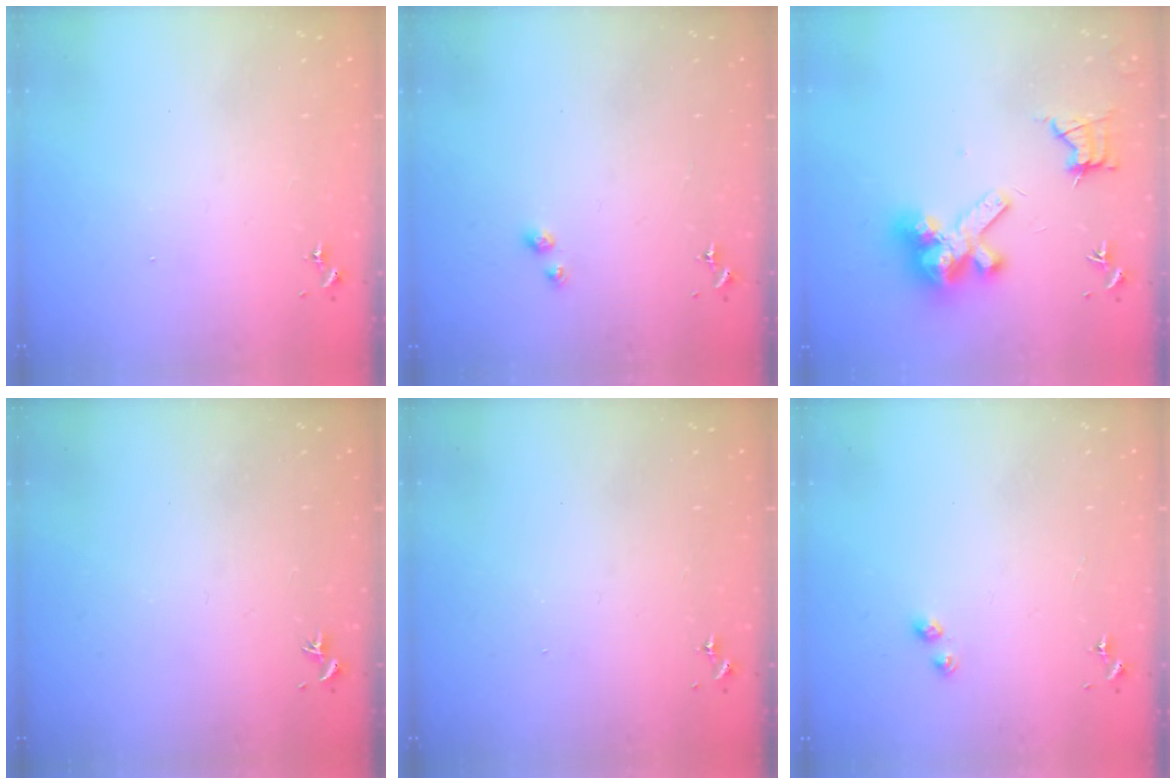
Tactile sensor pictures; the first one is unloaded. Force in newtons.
{"total": 2.6, "press": 2.6, "slide": 0.6}
{"total": 12.6, "press": 12.5, "slide": 1.7}
{"total": 0.0}
{"total": 0.0}
{"total": 3.3, "press": 3.2, "slide": 0.3}